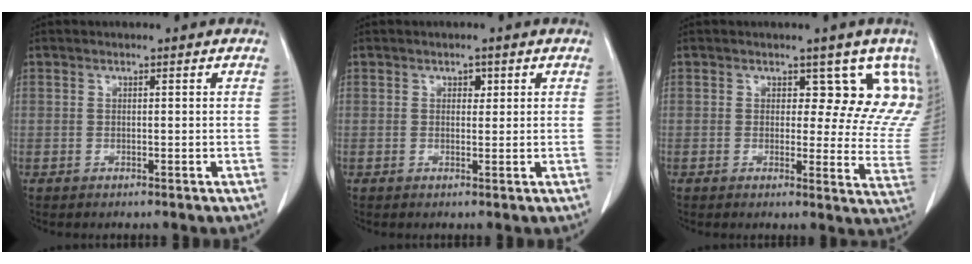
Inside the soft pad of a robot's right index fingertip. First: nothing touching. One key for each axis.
{"total": 1.2, "fx": 0.5, "fy": 0.8, "fz": 0.7, "tx": -0.005, "ty": 0.000, "tz": 0.006}
{"total": 9.3, "fx": 6.5, "fy": 4.8, "fz": 4.6, "tx": -0.021, "ty": -0.020, "tz": 0.048}